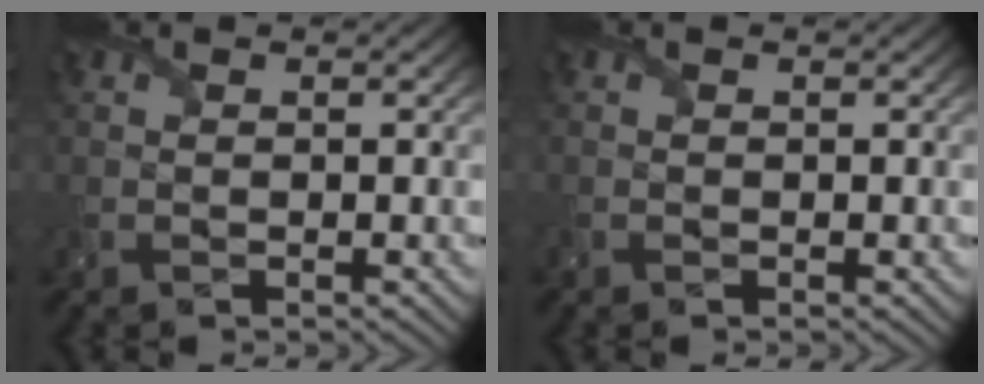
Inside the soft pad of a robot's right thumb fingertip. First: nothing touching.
{"total": 0.6, "force": [-0.2, 0.5, 0.2], "torque": [-0.005, -0.006, -0.003]}